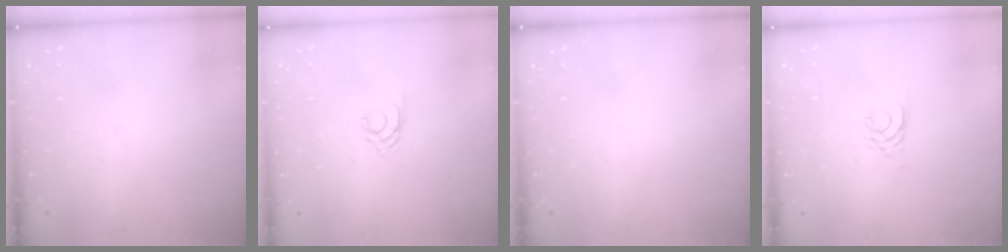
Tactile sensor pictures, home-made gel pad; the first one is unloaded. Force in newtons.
{"total": 2.4, "press": 2.4, "slide": 0.3}
{"total": 0.0}
{"total": 3.0, "press": 2.9, "slide": 0.4}